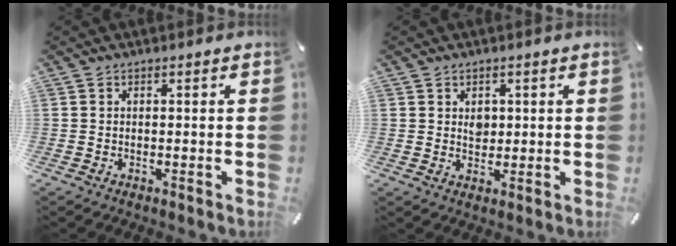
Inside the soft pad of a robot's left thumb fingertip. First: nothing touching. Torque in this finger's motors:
{"motor_torque": [0.68, 0.33, 0.28, -0.36, 0.01]}